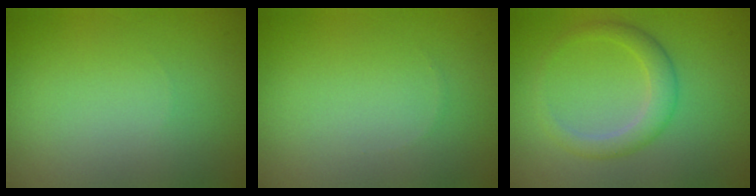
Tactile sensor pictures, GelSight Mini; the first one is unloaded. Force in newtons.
{"total": 0.0}
{"total": 2.6, "press": 2.6, "slide": 0.1}